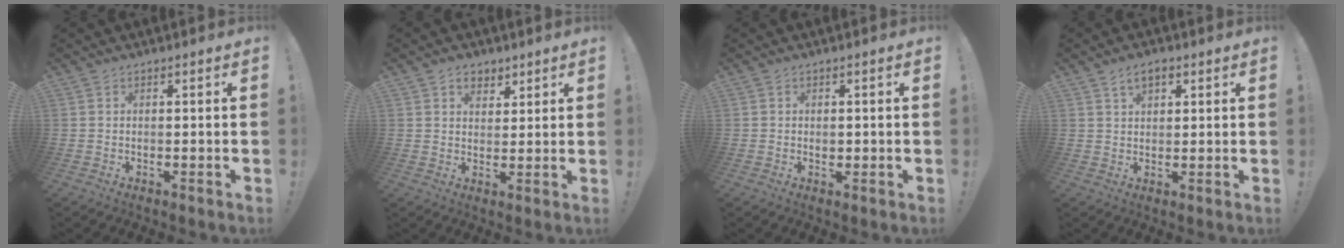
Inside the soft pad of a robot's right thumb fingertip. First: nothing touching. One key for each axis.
{"total": 5.0, "fx": 3.1, "fy": 3.7, "fz": 1.4, "tx": -0.010, "ty": -0.016, "tz": 0.057}
{"total": 0.9, "fx": 0.0, "fy": 0.7, "fz": 0.5, "tx": -0.003, "ty": 0.000, "tz": -0.002}
{"total": 4.4, "fx": 2.2, "fy": 2.5, "fz": 2.8, "tx": -0.039, "ty": -0.002, "tz": 0.037}